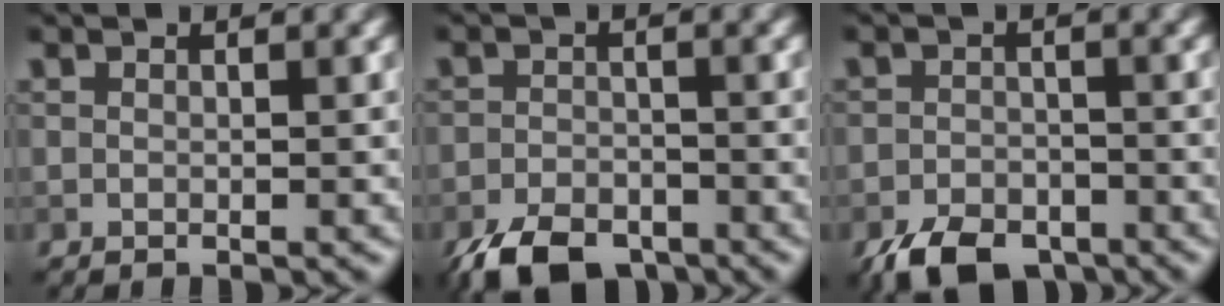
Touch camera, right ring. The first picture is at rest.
{"total": 5.7, "force": [-4.2, 2.7, 2.8], "torque": [-0.047, -0.006, -0.082]}
{"total": 5.4, "force": [-3.9, 2.8, 2.5], "torque": [-0.042, -0.007, -0.070]}